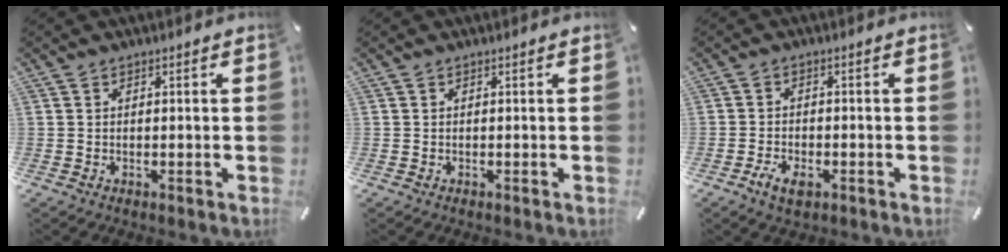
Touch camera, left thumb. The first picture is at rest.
{"total": 0.0}
{"total": 3.8, "force": [-2.2, 2.0, 2.4], "torque": [-0.058, 0.005, -0.043]}